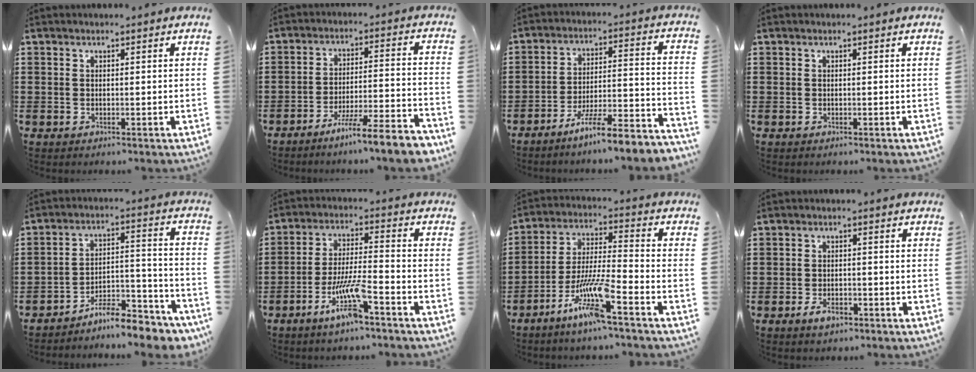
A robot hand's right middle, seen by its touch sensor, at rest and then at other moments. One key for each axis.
{"total": 8.2, "fx": -7.0, "fy": -0.5, "fz": 4.2, "tx": -0.065, "ty": -0.003, "tz": -0.133}
{"total": 7.6, "fx": -6.7, "fy": -0.5, "fz": 3.5, "tx": -0.057, "ty": -0.006, "tz": -0.131}
{"total": 0.0}
{"total": 8.3, "fx": -7.9, "fy": 1.1, "fz": 2.3, "tx": -0.024, "ty": 0.023, "tz": -0.149}
{"total": 8.9, "fx": -5.1, "fy": 1.5, "fz": 7.1, "tx": -0.145, "ty": -0.005, "tz": -0.097}
{"total": 9.9, "fx": -6.4, "fy": 0.4, "fz": 7.6, "tx": -0.163, "ty": -0.013, "tz": -0.127}
{"total": 3.0, "fx": -1.8, "fy": 1.4, "fz": 1.9, "tx": -0.040, "ty": 0.001, "tz": -0.036}